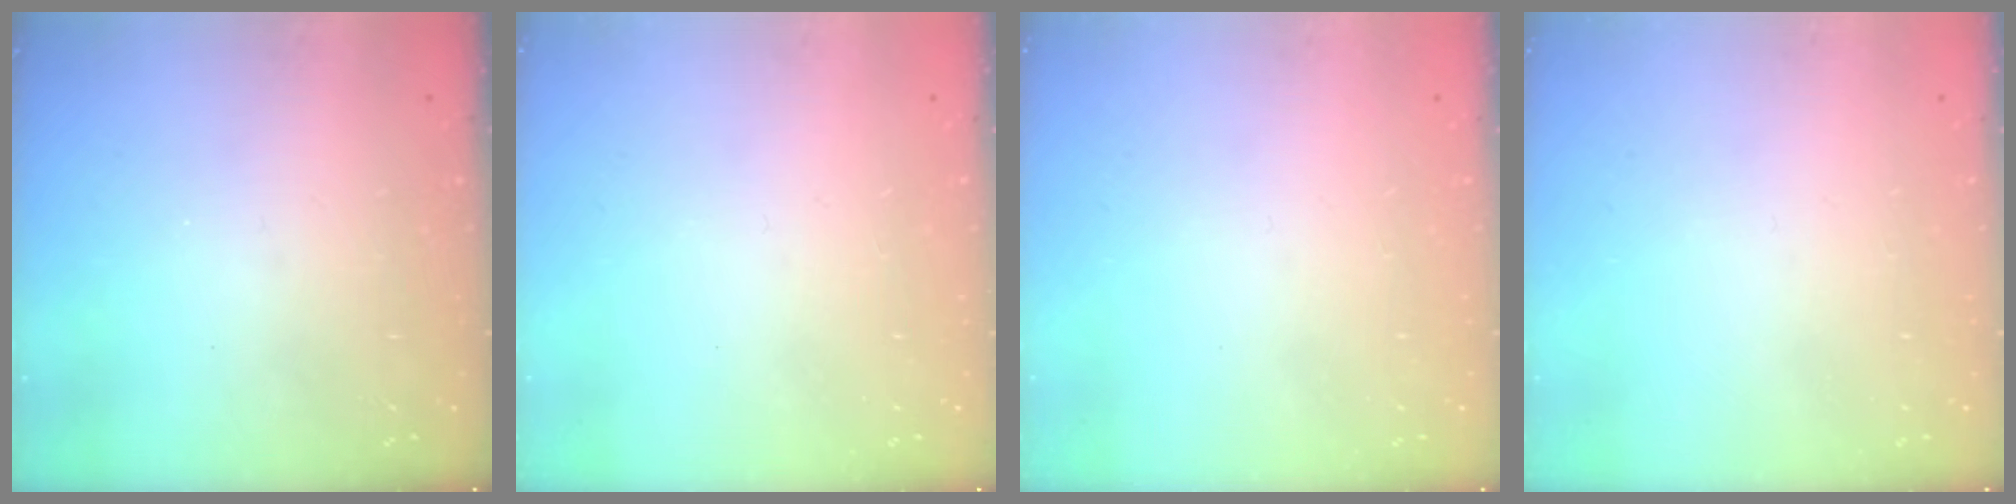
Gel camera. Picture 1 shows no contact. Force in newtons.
{"total": 0.0}
{"total": 0.0}
{"total": 0.0}